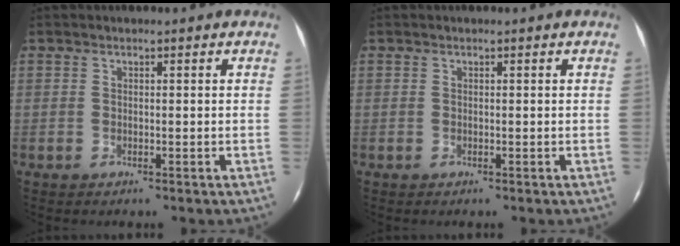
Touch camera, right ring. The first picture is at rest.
{"total": 0.0}